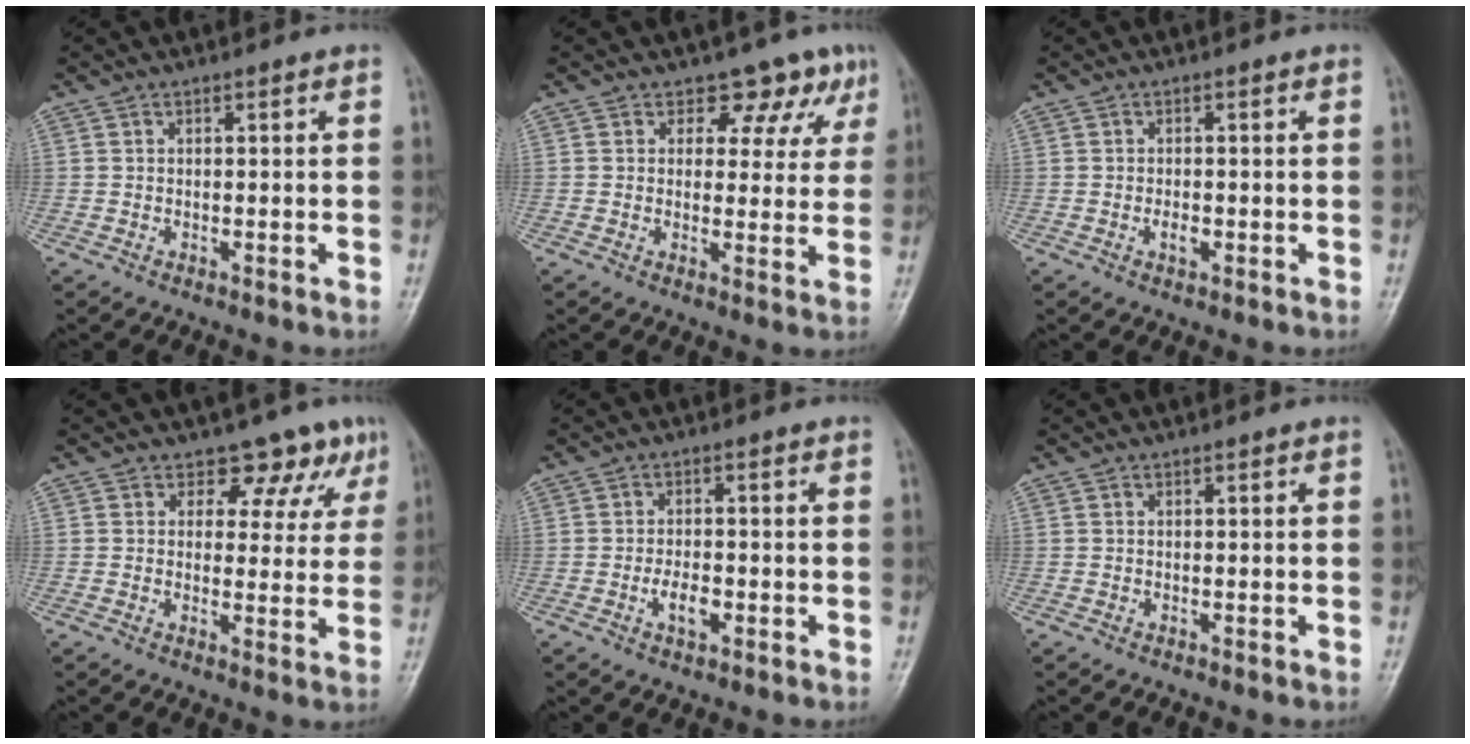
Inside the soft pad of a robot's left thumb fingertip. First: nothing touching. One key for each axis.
{"total": 6.8, "fx": 4.5, "fy": 4.5, "fz": 2.2, "tx": 0.012, "ty": -0.023, "tz": 0.042}
{"total": 1.6, "fx": -0.5, "fy": 0.9, "fz": 1.2, "tx": -0.019, "ty": 0.000, "tz": -0.008}
{"total": 7.3, "fx": 5.1, "fy": 4.8, "fz": 2.3, "tx": 0.012, "ty": -0.027, "tz": 0.049}
{"total": 3.7, "fx": -1.3, "fy": 1.9, "fz": 2.9, "tx": -0.048, "ty": 0.005, "tz": -0.022}
{"total": 0.0}